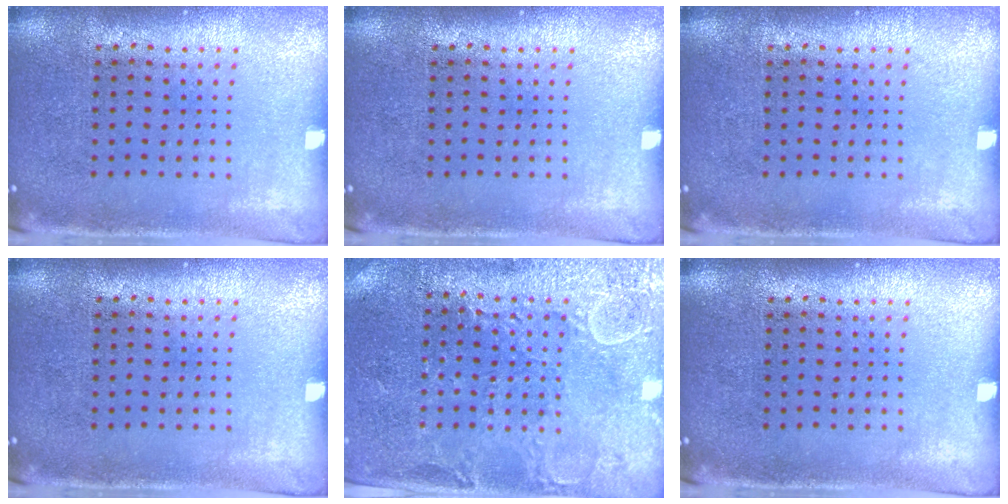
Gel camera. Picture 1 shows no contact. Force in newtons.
{"total": 0.0}
{"total": 0.0}
{"total": 0.0}
{"total": 2.9, "press": 2.8, "slide": 0.4}
{"total": 0.0}